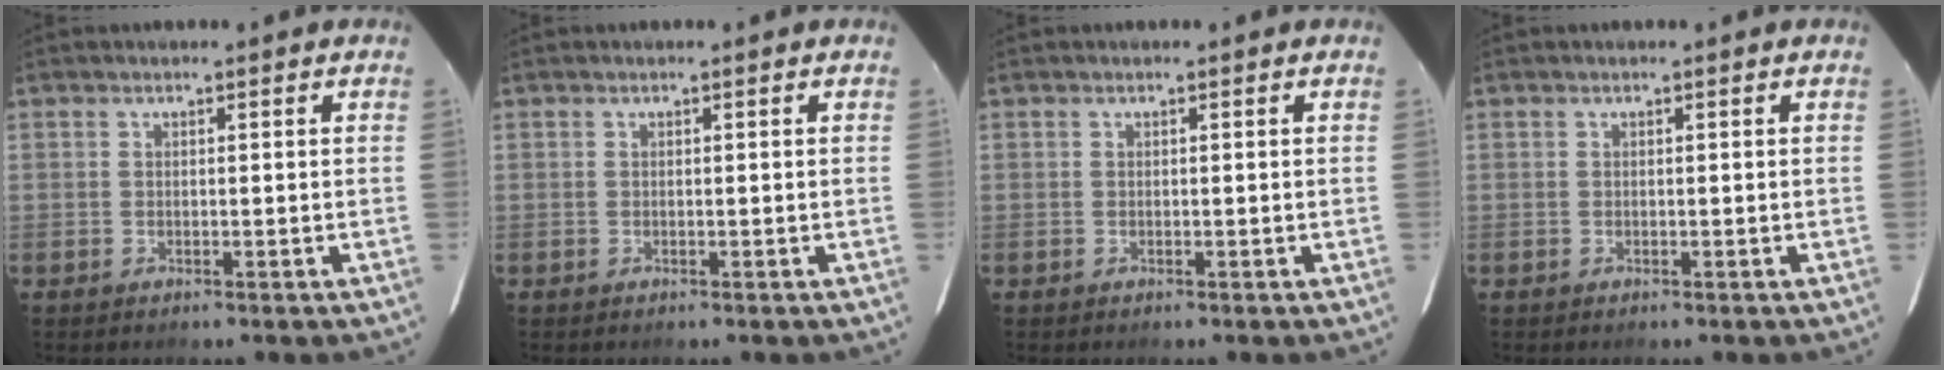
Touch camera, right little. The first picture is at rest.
{"total": 0.0}
{"total": 0.0}
{"total": 0.0}